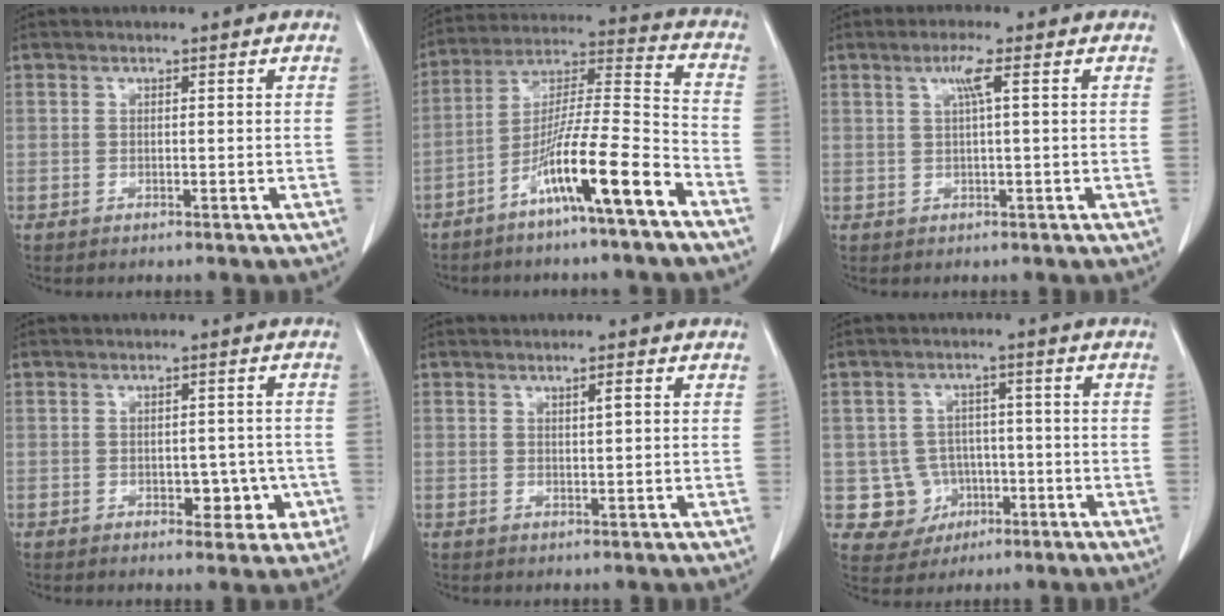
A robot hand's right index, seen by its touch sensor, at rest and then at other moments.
{"total": 14.0, "force": [-8.0, -0.4, 11.4], "torque": [-0.207, -0.007, -0.147]}
{"total": 2.7, "force": [0.9, -0.4, 2.5], "torque": [-0.052, 0.005, 0.017]}
{"total": 4.4, "force": [-1.4, 2.8, 3.0], "torque": [-0.021, 0.012, -0.010]}
{"total": 1.6, "force": [0.7, 0.1, 1.4], "torque": [-0.025, -0.001, 0.012]}
{"total": 6.8, "force": [-1.4, 6.5, 1.0], "torque": [-0.015, 0.011, -0.012]}